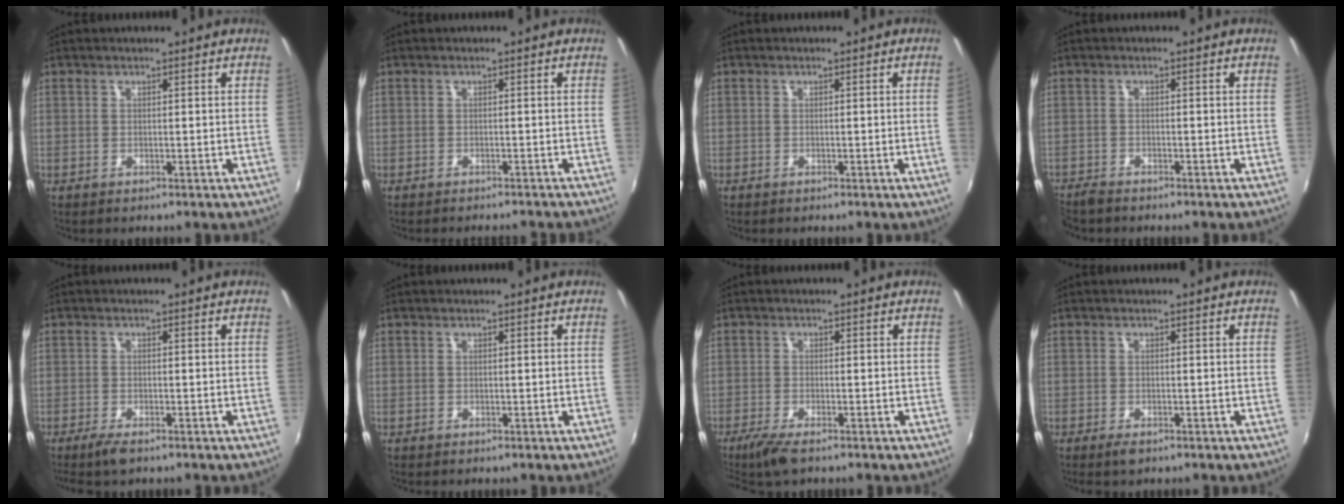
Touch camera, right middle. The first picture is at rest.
{"total": 3.6, "force": [-3.3, 0.4, 1.2], "torque": [-0.026, -0.010, -0.046]}
{"total": 1.2, "force": [0.2, -0.8, 0.9], "torque": [-0.006, -0.009, 0.005]}
{"total": 3.0, "force": [-2.8, 0.6, 0.7], "torque": [-0.024, -0.015, -0.057]}
{"total": 3.0, "force": [-2.2, 0.7, 2.0], "torque": [-0.049, -0.009, -0.042]}
{"total": 0.0}
{"total": 4.9, "force": [-3.7, 0.8, 3.1], "torque": [-0.078, -0.018, -0.071]}
{"total": 1.8, "force": [-1.3, 0.7, 1.1], "torque": [-0.023, -0.007, -0.022]}